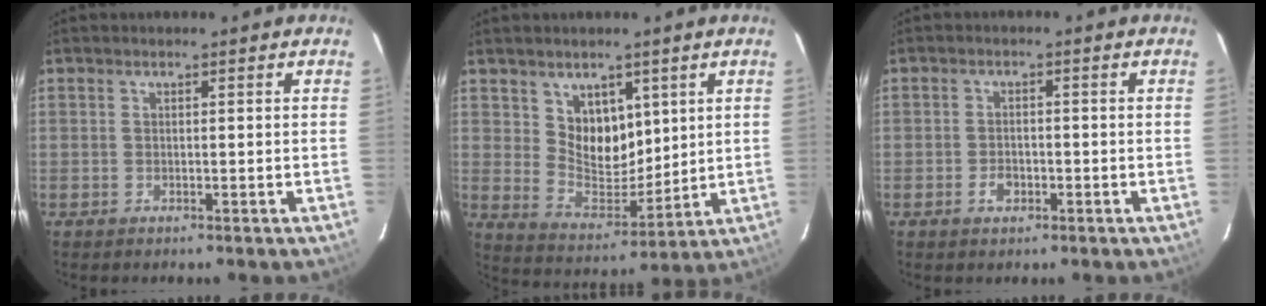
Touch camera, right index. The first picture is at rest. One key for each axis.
{"total": 9.3, "fx": 4.4, "fy": 6.7, "fz": 4.8, "tx": -0.078, "ty": -0.003, "tz": 0.095}
{"total": 2.7, "fx": -1.2, "fy": 1.8, "fz": 1.5, "tx": -0.029, "ty": 0.001, "tz": -0.020}